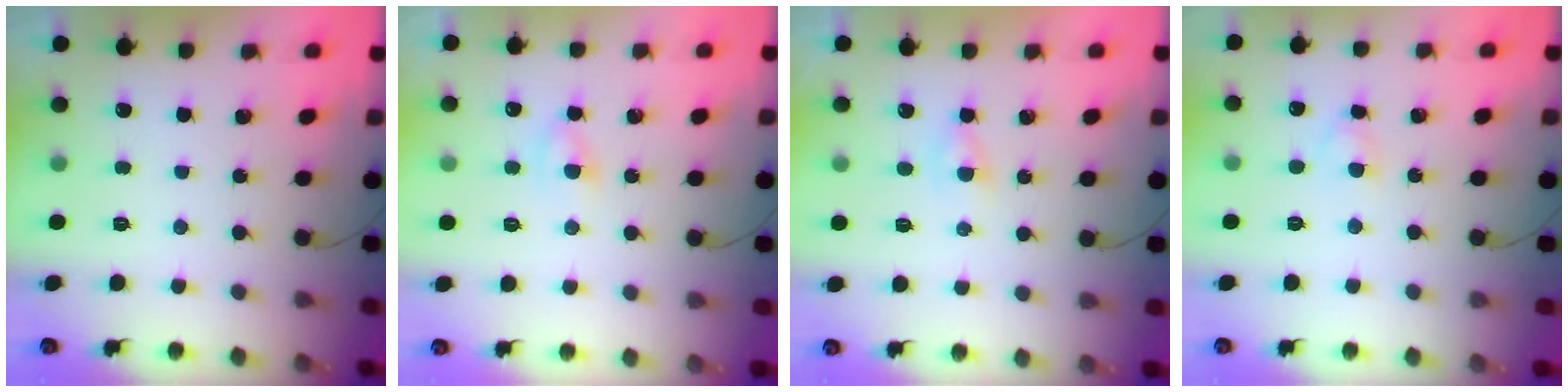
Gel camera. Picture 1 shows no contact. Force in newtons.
{"total": 2.9, "press": 2.8, "slide": 0.9}
{"total": 1.6, "press": 1.5, "slide": 0.6}
{"total": 2.6, "press": 2.4, "slide": 1.1}